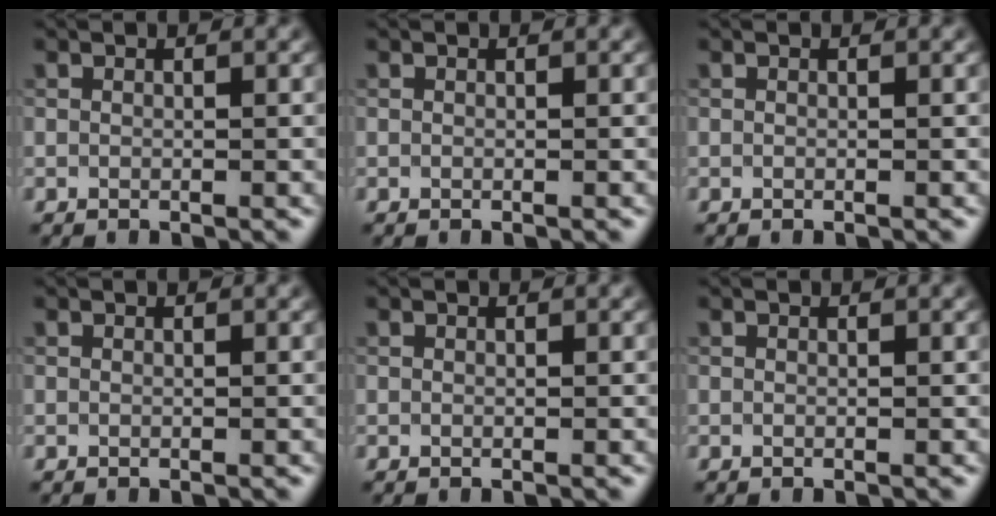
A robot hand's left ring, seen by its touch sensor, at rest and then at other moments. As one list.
[{"total": 0.0}, {"total": 0.0}, {"total": 0.0}, {"total": 0.0}, {"total": 0.0}]